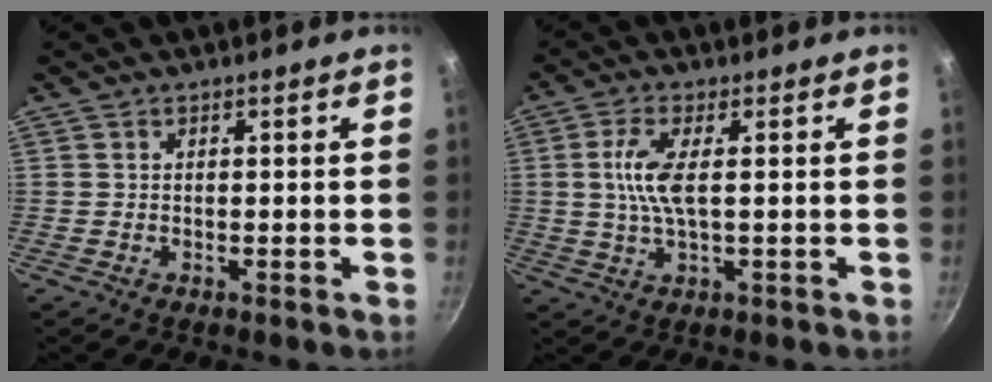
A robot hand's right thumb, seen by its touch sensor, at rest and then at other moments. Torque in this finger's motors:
{"motor_torque": [0.63, 0.40, 0.88, -0.30, 0.12]}